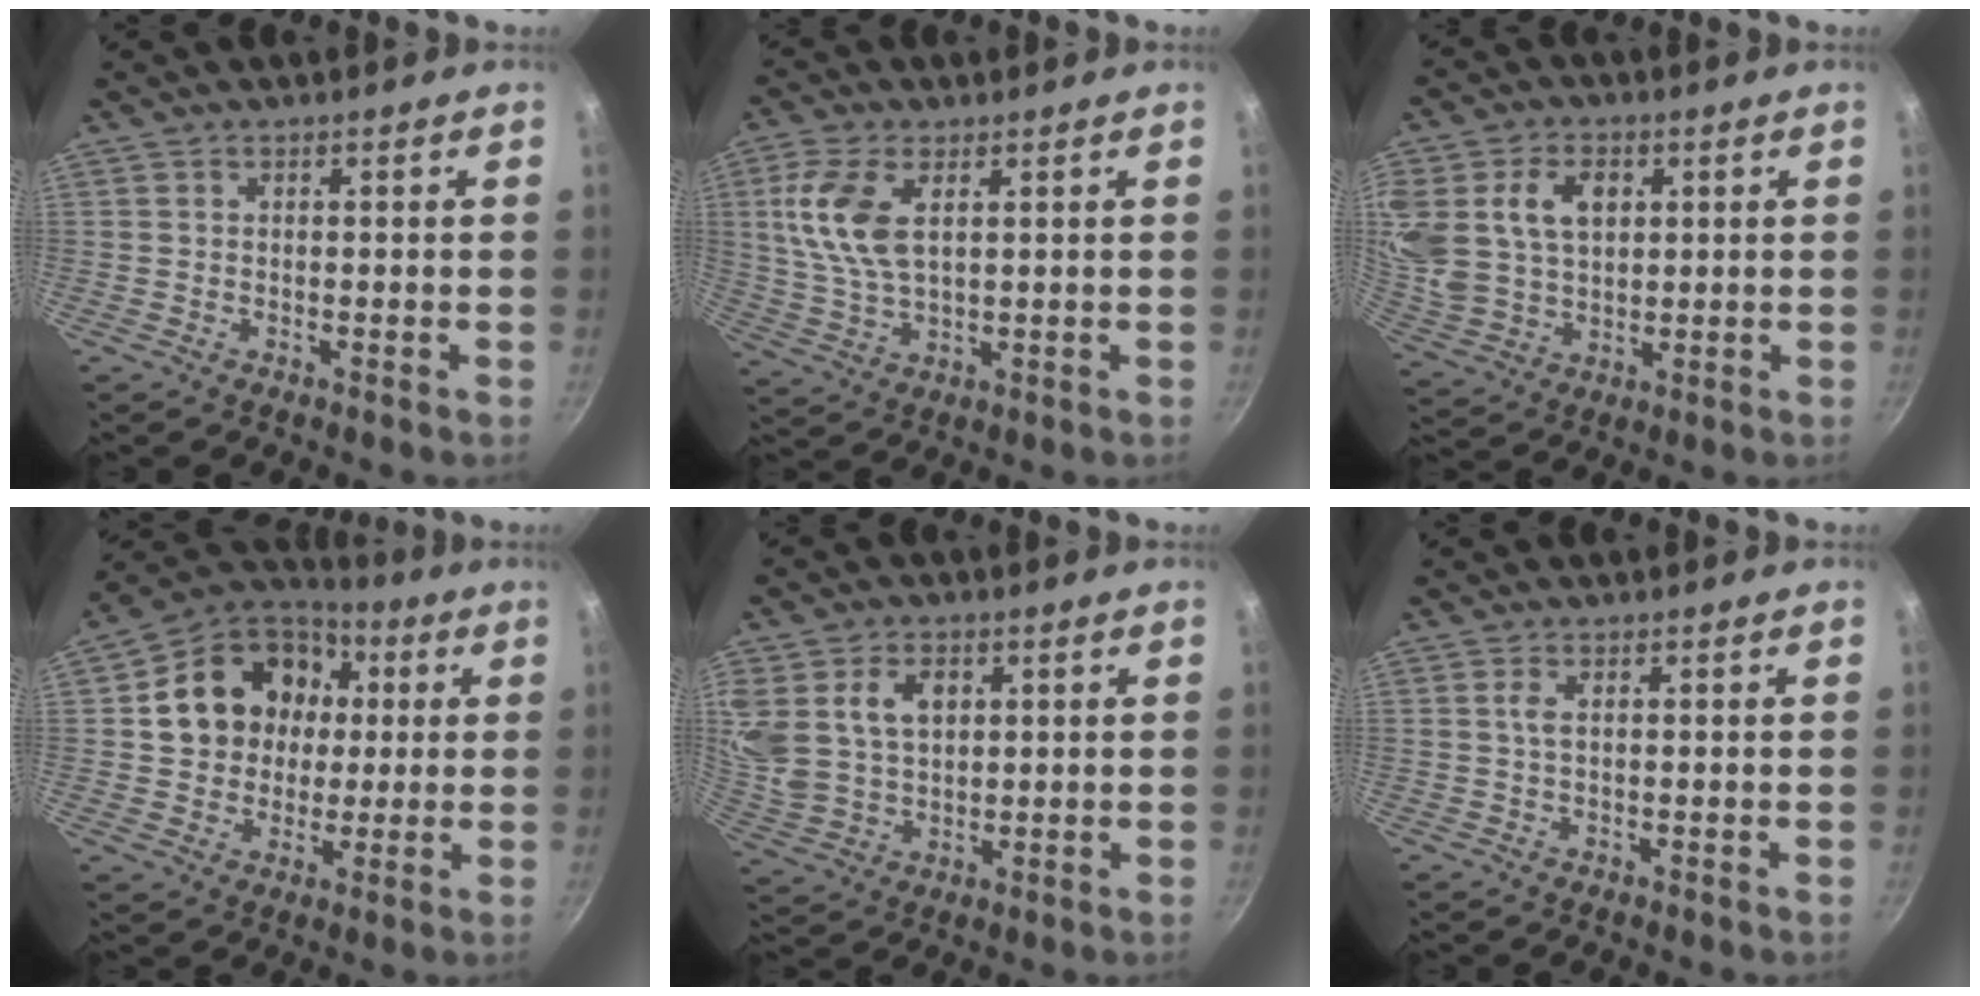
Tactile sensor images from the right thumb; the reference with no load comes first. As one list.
[{"total": 10.8, "force": [2.9, 5.7, 8.6], "torque": [-0.176, -0.004, 0.061]}, {"total": 17.5, "force": [4.9, 12.7, 11.0], "torque": [-0.233, 0.005, 0.102]}, {"total": 18.1, "force": [3.1, 15.0, 9.6], "torque": [-0.141, 0.030, 0.049]}, {"total": 13.6, "force": [4.1, 9.9, 8.3], "torque": [-0.163, -0.010, 0.088]}, {"total": 1.5, "force": [0.3, 0.6, 1.4], "torque": [-0.028, 0.002, 0.007]}]